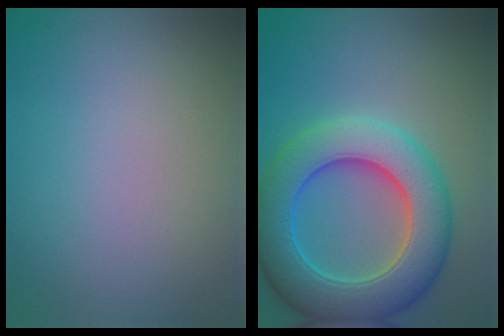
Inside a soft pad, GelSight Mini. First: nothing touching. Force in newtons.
{"total": 9.2, "press": 9.2, "slide": 0.3}